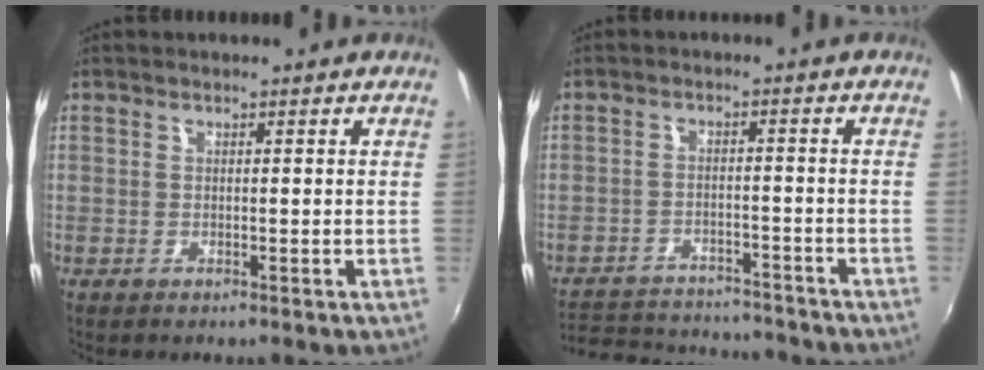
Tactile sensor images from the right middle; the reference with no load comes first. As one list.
[{"total": 17.4, "force": [-15.5, 5.0, 6.1], "torque": [-0.138, -0.001, -0.214]}]